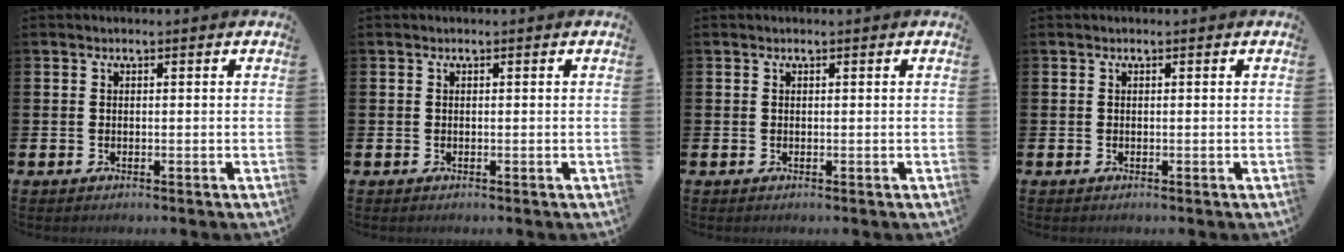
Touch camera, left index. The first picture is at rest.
{"total": 0.0}
{"total": 0.0}
{"total": 0.0}